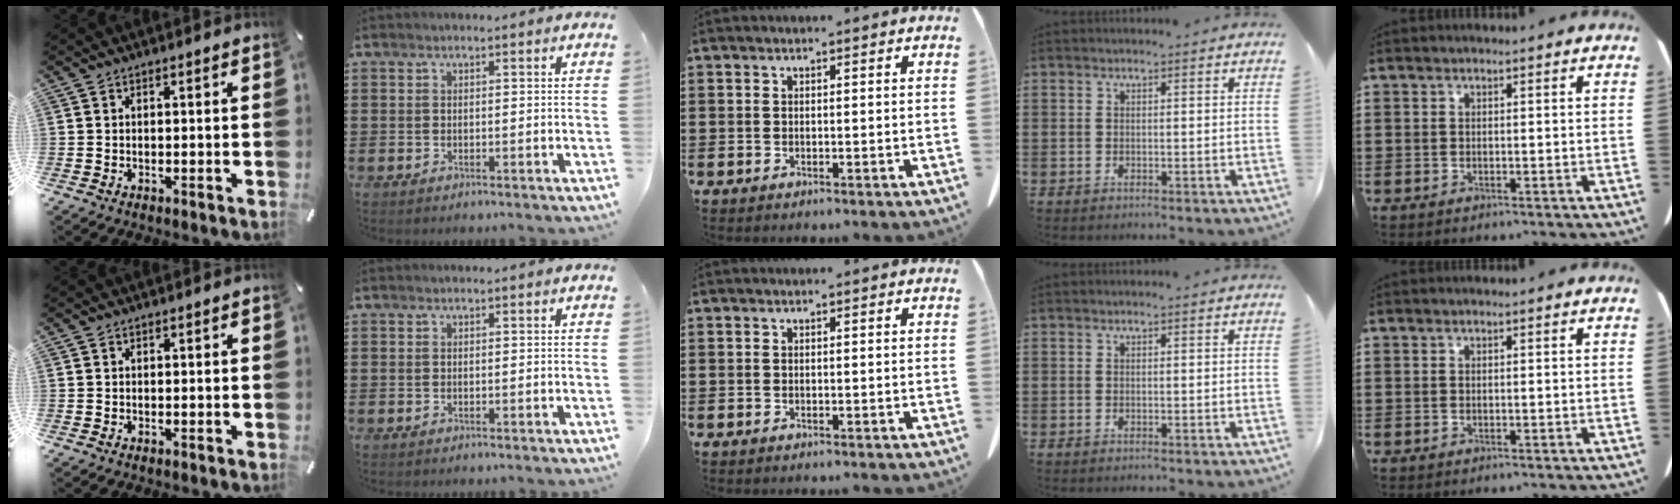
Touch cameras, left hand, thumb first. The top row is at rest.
{}